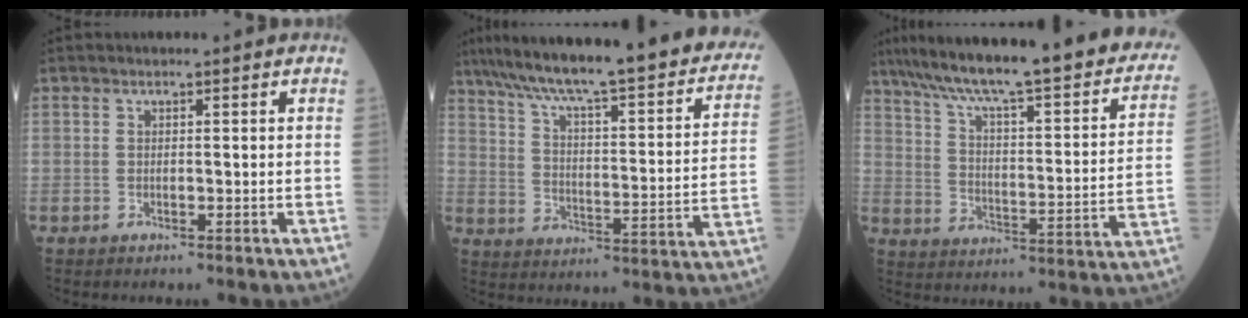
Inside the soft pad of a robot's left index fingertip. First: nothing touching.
{"total": 33.8, "force": [27.1, 5.0, 19.6], "torque": [-0.276, -0.031, 0.353]}
{"total": 33.2, "force": [26.2, 4.9, 19.9], "torque": [-0.280, -0.025, 0.345]}